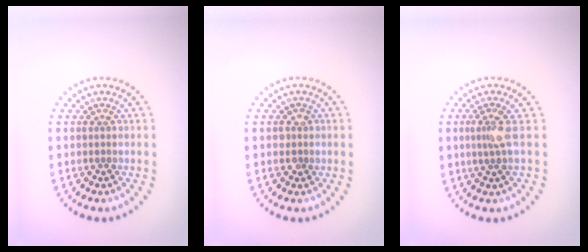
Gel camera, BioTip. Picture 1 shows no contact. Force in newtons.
{"total": 1.0, "press": 1.0, "slide": 0.4}
{"total": 2.0, "press": 1.4, "slide": 1.4}